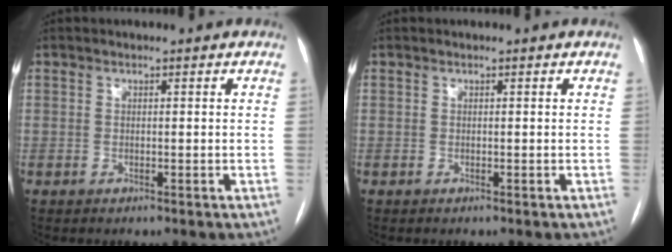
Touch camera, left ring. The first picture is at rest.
{"total": 0.0}